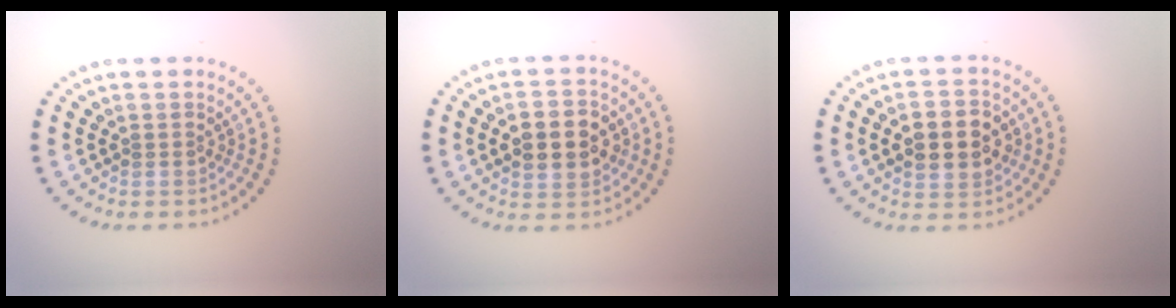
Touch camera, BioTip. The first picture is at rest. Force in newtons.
{"total": 4.7, "press": 4.7, "slide": 0.3}
{"total": 4.7, "press": 4.7, "slide": 0.3}